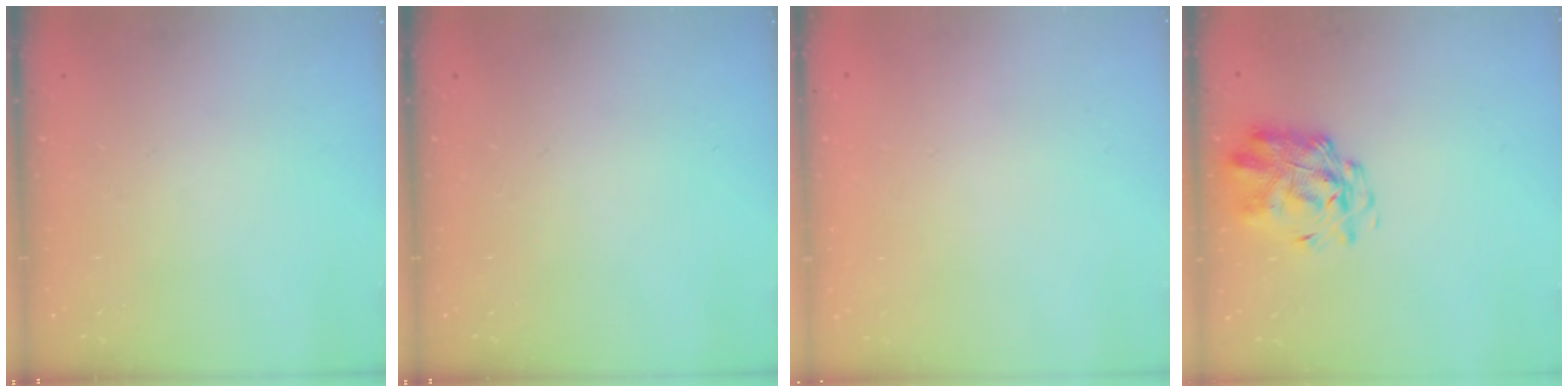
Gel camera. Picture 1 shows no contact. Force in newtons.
{"total": 0.0}
{"total": 1.7, "press": 1.7, "slide": 0.2}
{"total": 2.9, "press": 2.8, "slide": 0.7}